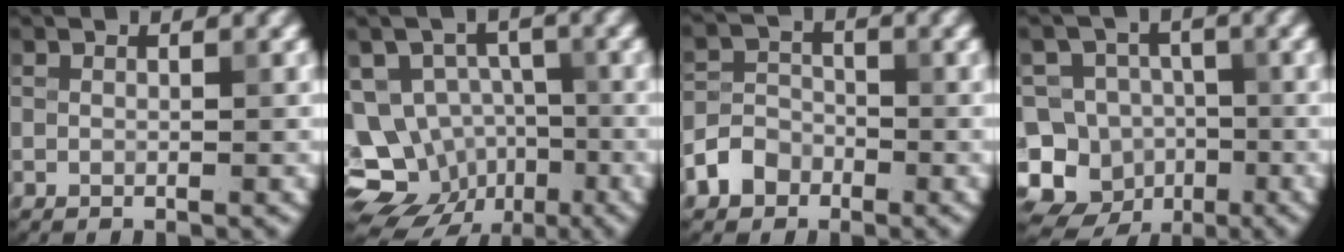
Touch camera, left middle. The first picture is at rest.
{"total": 13.2, "force": [-5.1, 11.1, 5.1], "torque": [-0.101, -0.004, -0.083]}
{"total": 3.2, "force": [-1.9, 2.4, 1.0], "torque": [-0.017, 0.006, -0.041]}
{"total": 13.6, "force": [-6.8, 11.3, 3.0], "torque": [-0.066, -0.007, -0.120]}